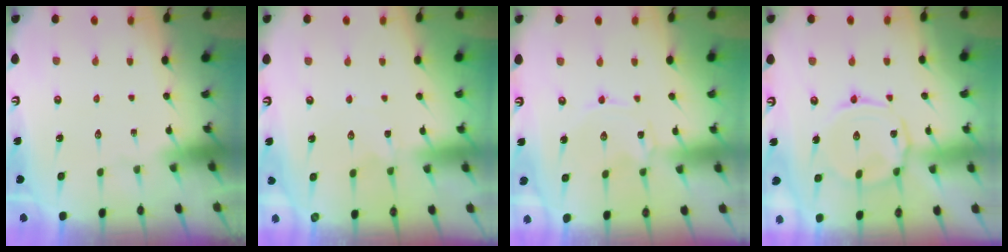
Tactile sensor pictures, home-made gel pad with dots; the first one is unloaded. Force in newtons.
{"total": 2.1, "press": 2.1, "slide": 0.2}
{"total": 0.8, "press": 0.8, "slide": 0.1}
{"total": 8.0, "press": 8.0, "slide": 0.5}